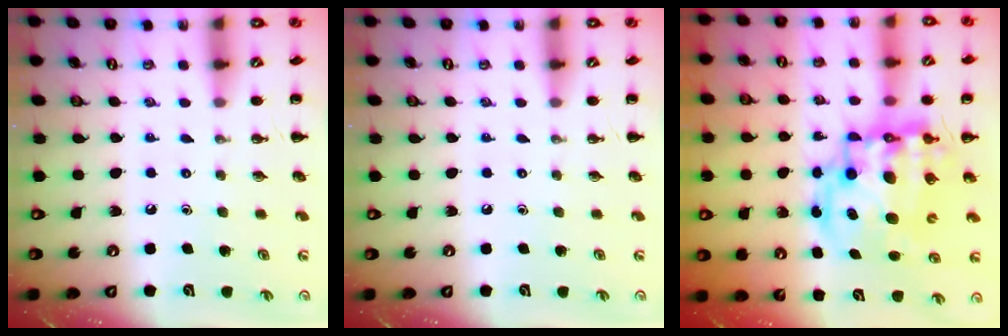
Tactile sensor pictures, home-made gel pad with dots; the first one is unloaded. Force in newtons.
{"total": 0.0}
{"total": 16.2, "press": 15.7, "slide": 4.1}